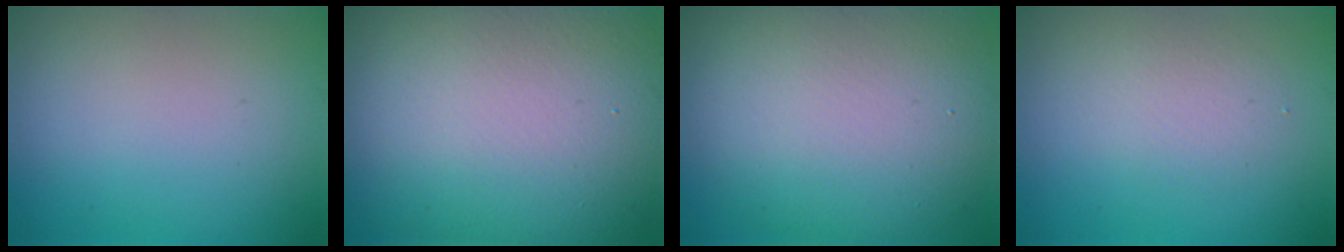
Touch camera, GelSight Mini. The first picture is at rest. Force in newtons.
{"total": 18.1, "press": 18.1, "slide": 1.1}
{"total": 12.9, "press": 12.9, "slide": 1.1}
{"total": 1.9, "press": 1.8, "slide": 0.2}